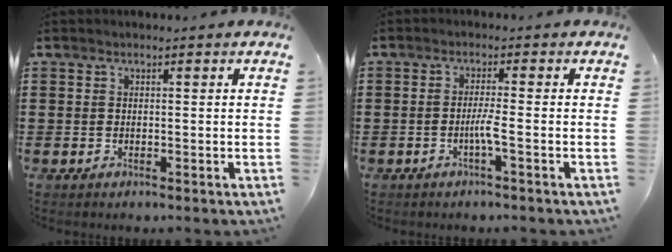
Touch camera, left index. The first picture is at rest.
{"total": 2.6, "force": [-1.1, -0.3, 2.4], "torque": [-0.043, -0.005, -0.024]}